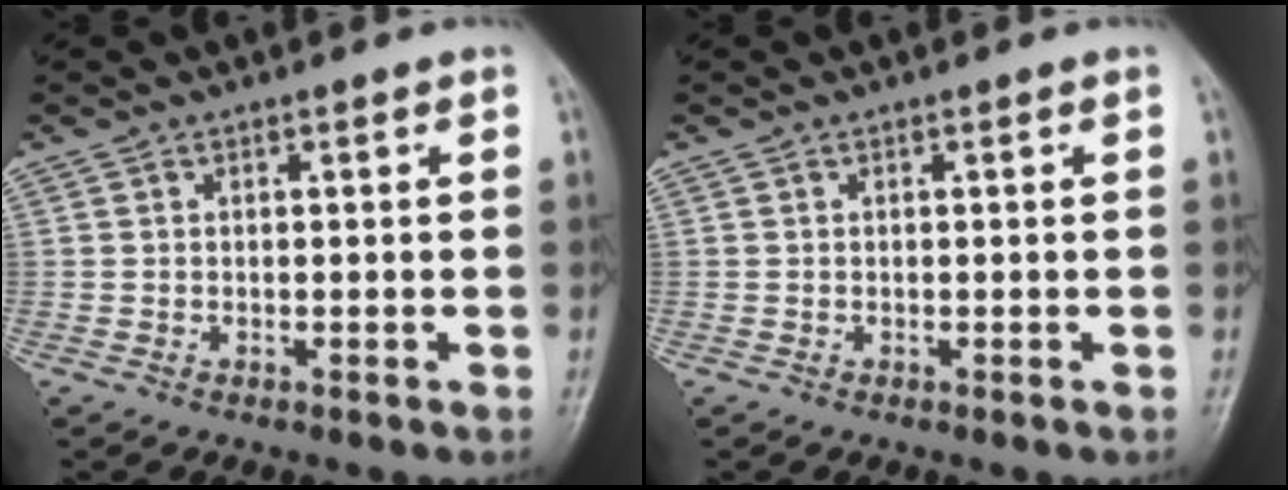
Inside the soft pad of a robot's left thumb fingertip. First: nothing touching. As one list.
[{"total": 0.0}]